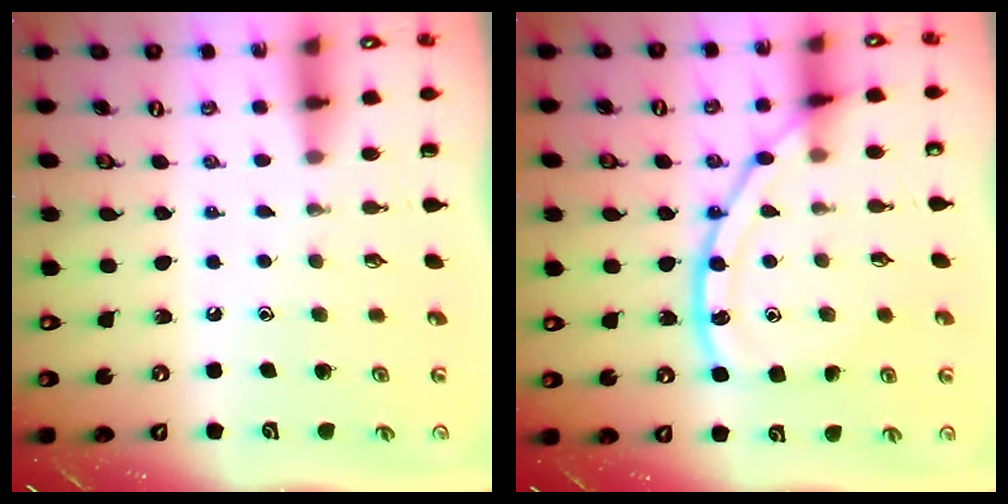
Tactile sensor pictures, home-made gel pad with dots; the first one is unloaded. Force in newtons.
{"total": 13.0, "press": 13.0, "slide": 0.3}